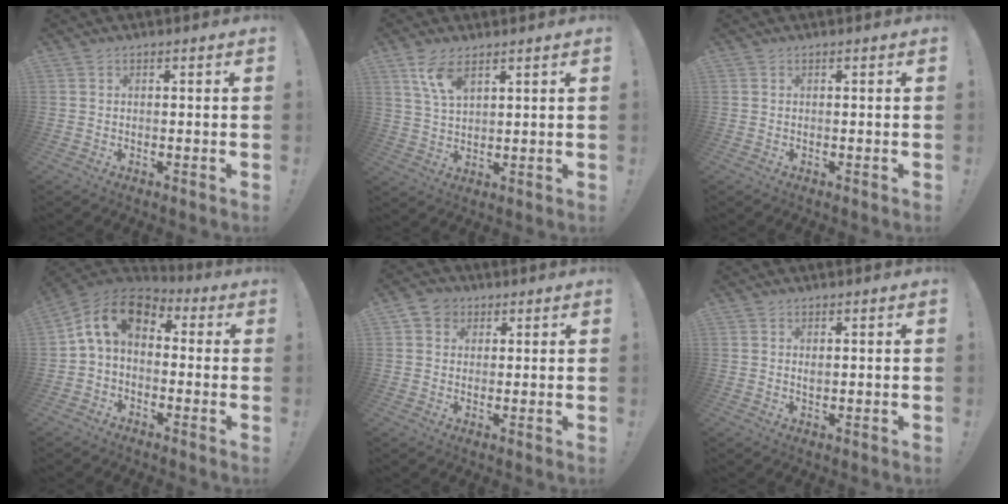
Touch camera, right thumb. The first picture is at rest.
{"total": 7.8, "force": [4.8, 3.2, 5.2], "torque": [-0.093, -0.020, 0.088]}
{"total": 0.0}
{"total": 11.4, "force": [2.4, 7.1, 8.6], "torque": [-0.161, 0.008, 0.045]}
{"total": 4.9, "force": [2.0, 4.2, 1.5], "torque": [-0.024, -0.003, 0.038]}
{"total": 1.0, "force": [0.4, 0.5, 0.7], "torque": [-0.009, -0.001, 0.006]}